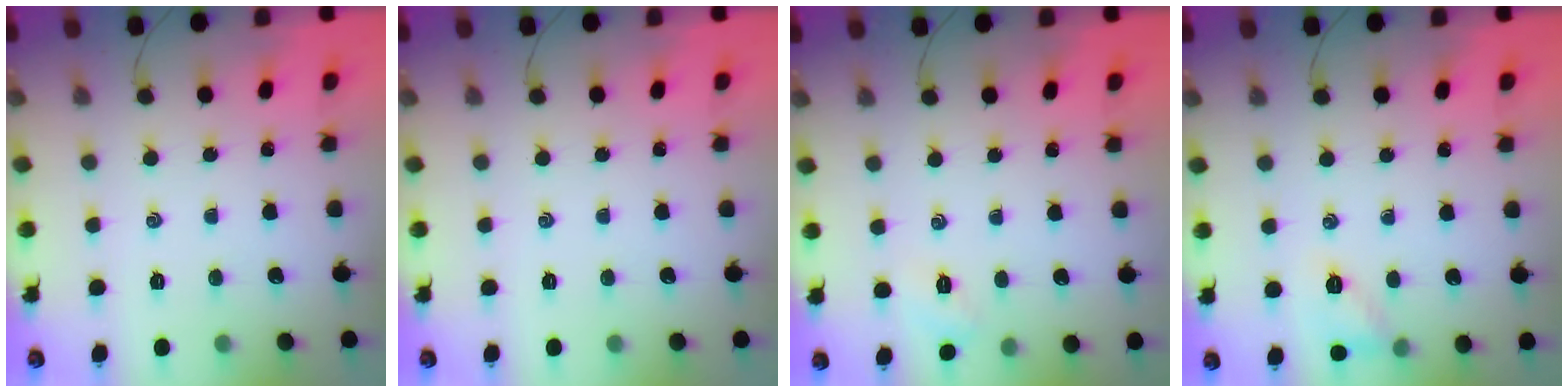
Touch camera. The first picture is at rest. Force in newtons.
{"total": 0.0}
{"total": 3.0, "press": 2.9, "slide": 0.8}
{"total": 7.3, "press": 7.2, "slide": 1.2}